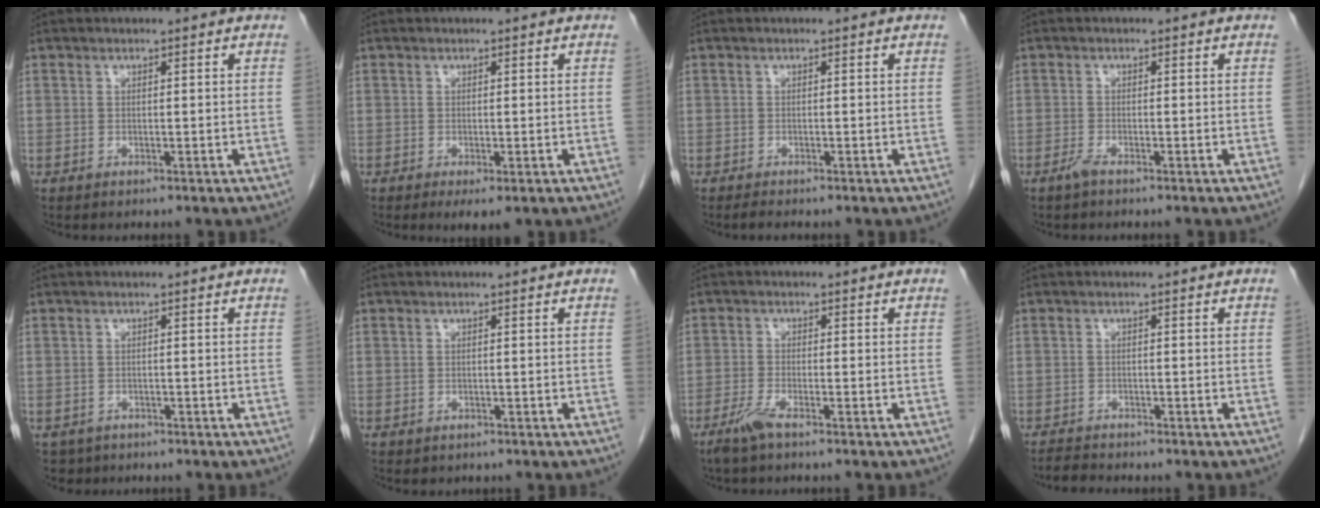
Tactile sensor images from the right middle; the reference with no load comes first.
{"total": 2.4, "force": [-1.2, 0.7, 1.9], "torque": [-0.025, -0.006, -0.014]}
{"total": 0.9, "force": [-0.8, 0.0, 0.4], "torque": [-0.018, -0.005, -0.014]}
{"total": 1.4, "force": [-1.1, 0.0, 0.8], "torque": [-0.023, -0.003, -0.025]}
{"total": 2.7, "force": [-1.8, 2.0, 0.0], "torque": [-0.004, 0.001, -0.030]}
{"total": 0.6, "force": [-0.3, 0.5, 0.1], "torque": [-0.009, 0.001, 0.001]}
{"total": 2.9, "force": [-2.1, 0.0, 2.0], "torque": [-0.050, -0.006, -0.048]}
{"total": 1.8, "force": [-1.8, 0.1, 0.1], "torque": [-0.009, -0.010, -0.032]}